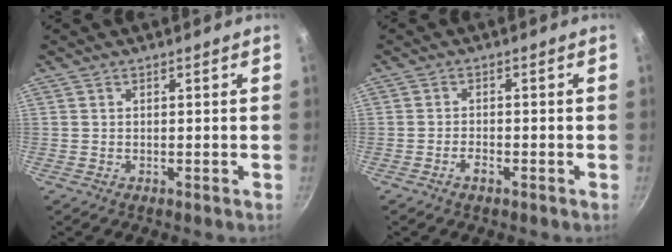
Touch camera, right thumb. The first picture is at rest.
{"total": 1.9, "force": [-1.2, 0.7, 1.2], "torque": [-0.024, 0.011, -0.026]}